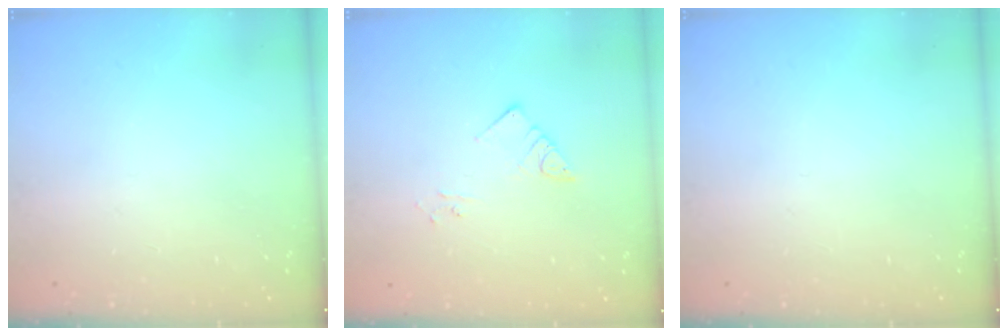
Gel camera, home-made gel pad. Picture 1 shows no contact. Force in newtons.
{"total": 3.6, "press": 3.6, "slide": 0.3}
{"total": 0.0}